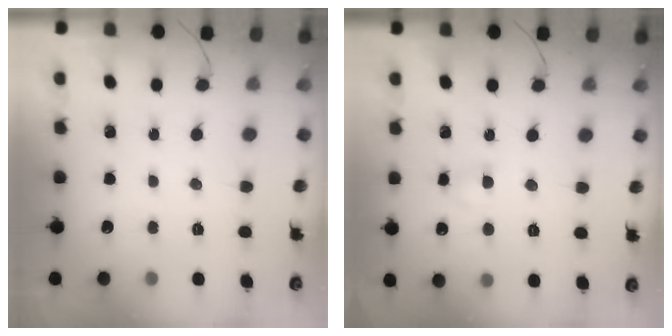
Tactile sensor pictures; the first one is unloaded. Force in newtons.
{"total": 2.9, "press": 2.7, "slide": 1.1}